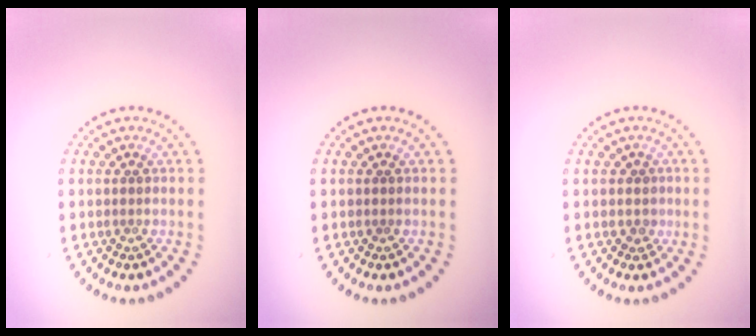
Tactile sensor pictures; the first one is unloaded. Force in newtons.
{"total": 0.0}
{"total": 0.9, "press": 0.7, "slide": 0.6}